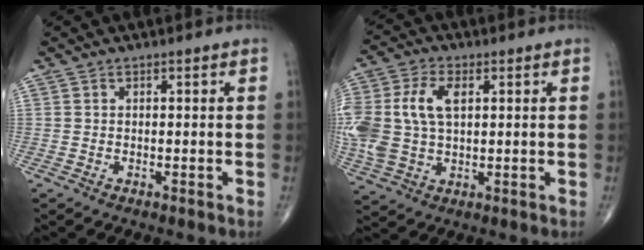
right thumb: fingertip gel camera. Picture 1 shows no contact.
{"total": 15.0, "force": [2.3, 9.3, 11.6], "torque": [-0.281, 0.006, 0.048]}